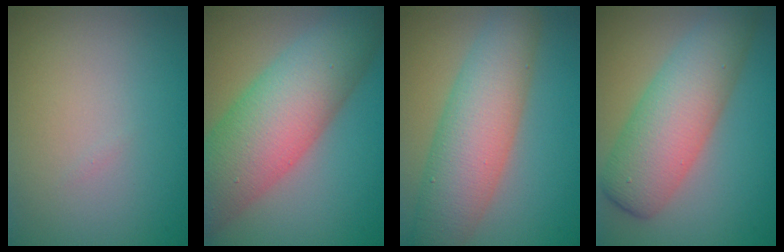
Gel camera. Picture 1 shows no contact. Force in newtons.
{"total": 10.9, "press": 10.9, "slide": 0.3}
{"total": 7.8, "press": 7.8, "slide": 0.2}
{"total": 7.5, "press": 7.5, "slide": 0.4}